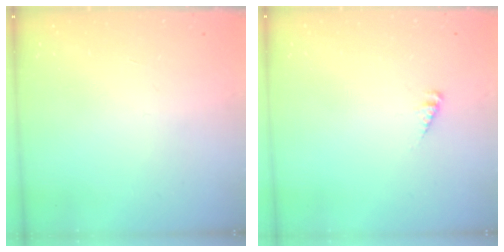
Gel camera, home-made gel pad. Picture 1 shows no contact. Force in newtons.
{"total": 2.9, "press": 2.9, "slide": 0.3}